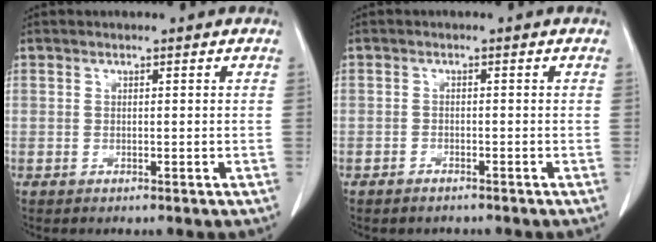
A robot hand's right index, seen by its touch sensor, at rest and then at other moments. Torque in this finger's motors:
{"motor_torque": [0.06, -0.07, -0.05, 0.01]}